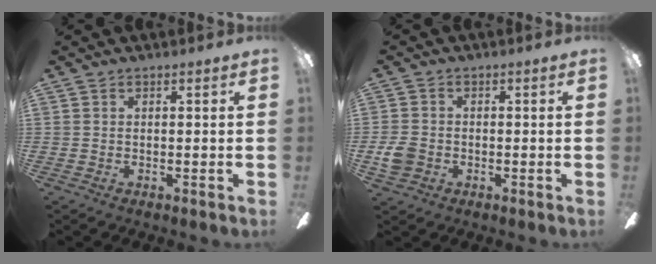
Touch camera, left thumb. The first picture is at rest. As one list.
[{"total": 4.9, "force": [-1.3, 4.0, 2.4], "torque": [-0.044, 0.007, -0.024]}]